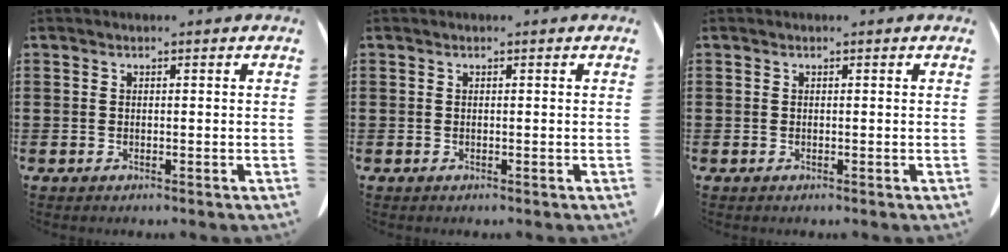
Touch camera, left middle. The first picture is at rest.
{"total": 0.0}
{"total": 0.0}